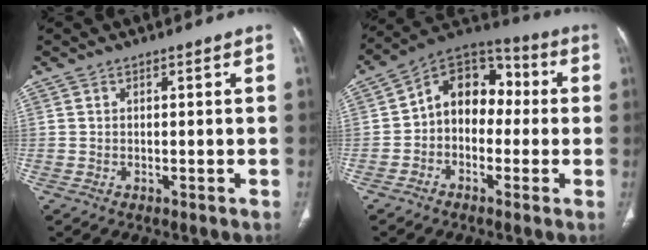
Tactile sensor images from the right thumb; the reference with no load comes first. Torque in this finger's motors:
{"motor_torque": [-0.17, 0.12, 0.37, 0.56, 0.09]}